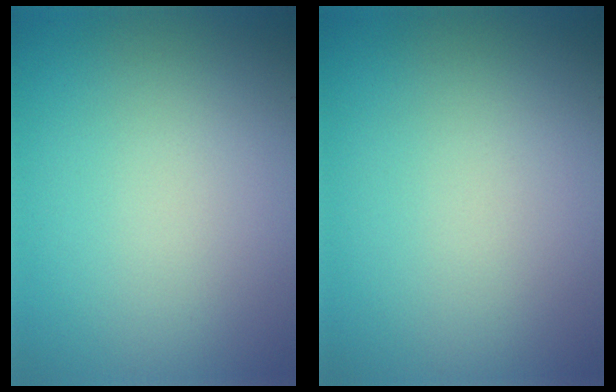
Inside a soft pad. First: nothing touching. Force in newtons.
{"total": 0.0}